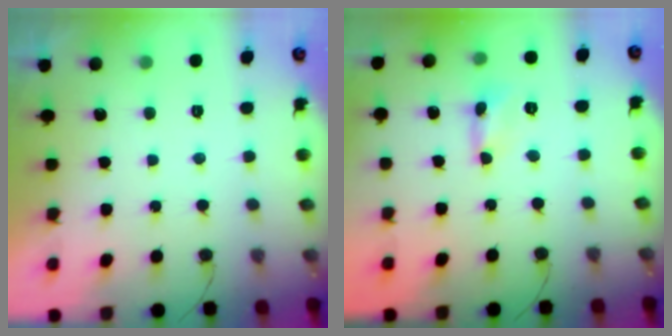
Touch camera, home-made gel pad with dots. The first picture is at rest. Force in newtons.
{"total": 0.6, "press": 0.6, "slide": 0.0}